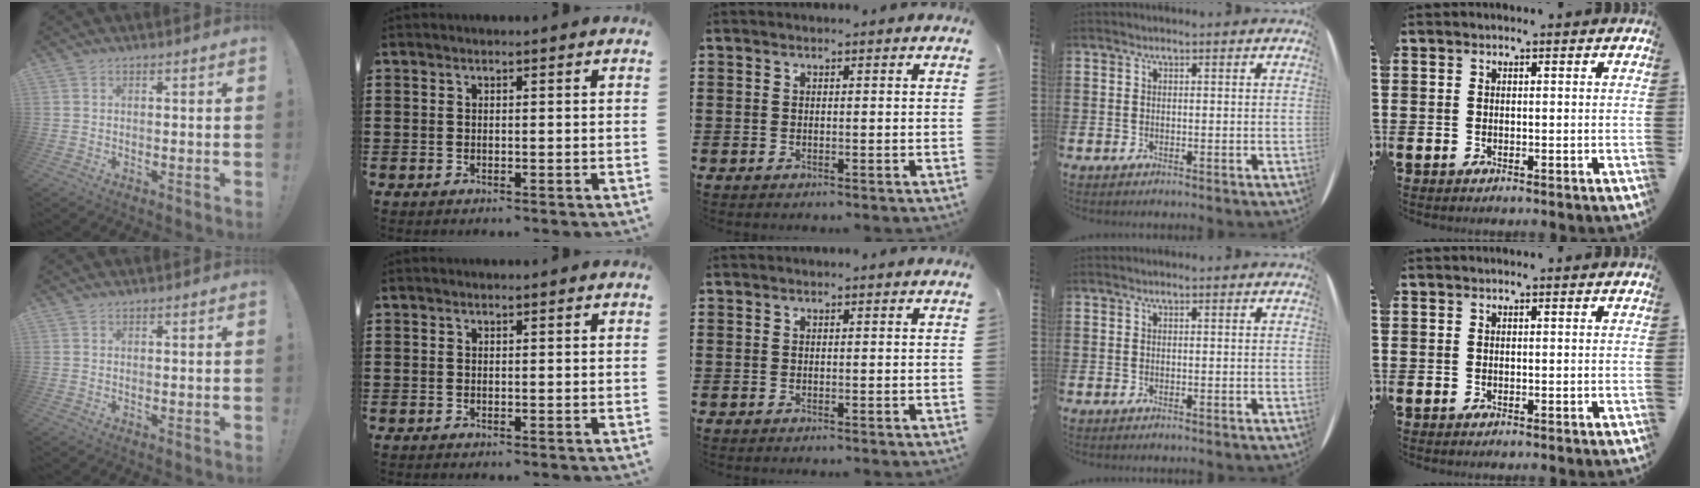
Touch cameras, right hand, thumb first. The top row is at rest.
{}